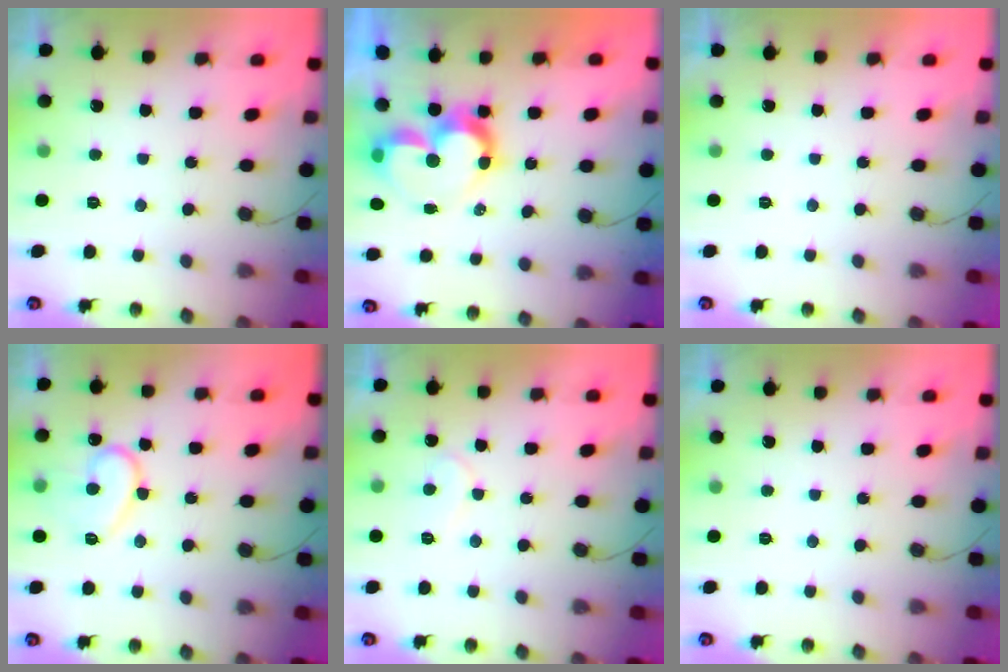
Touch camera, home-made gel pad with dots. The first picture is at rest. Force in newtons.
{"total": 10.6, "press": 10.6, "slide": 0.7}
{"total": 1.8, "press": 1.8, "slide": 0.0}
{"total": 12.6, "press": 12.6, "slide": 0.9}
{"total": 6.8, "press": 6.7, "slide": 0.6}
{"total": 0.0}